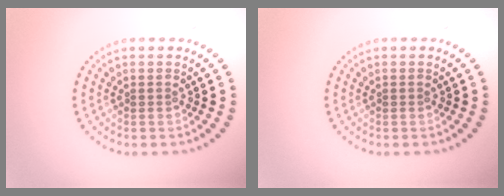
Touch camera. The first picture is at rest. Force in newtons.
{"total": 0.0}